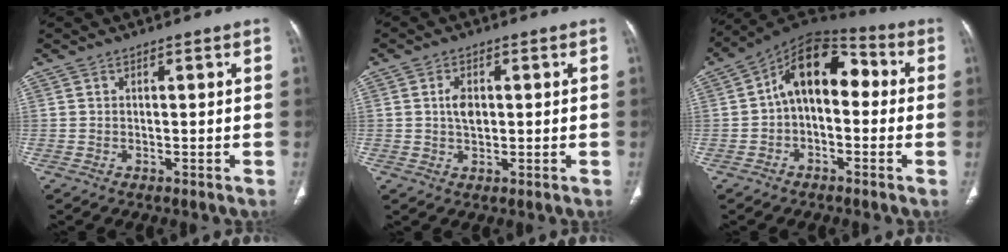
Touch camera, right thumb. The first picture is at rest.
{"total": 3.5, "force": [0.4, 2.3, 2.6], "torque": [-0.041, 0.001, 0.006]}
{"total": 12.5, "force": [0.3, 8.0, 9.6], "torque": [-0.112, 0.047, -0.012]}